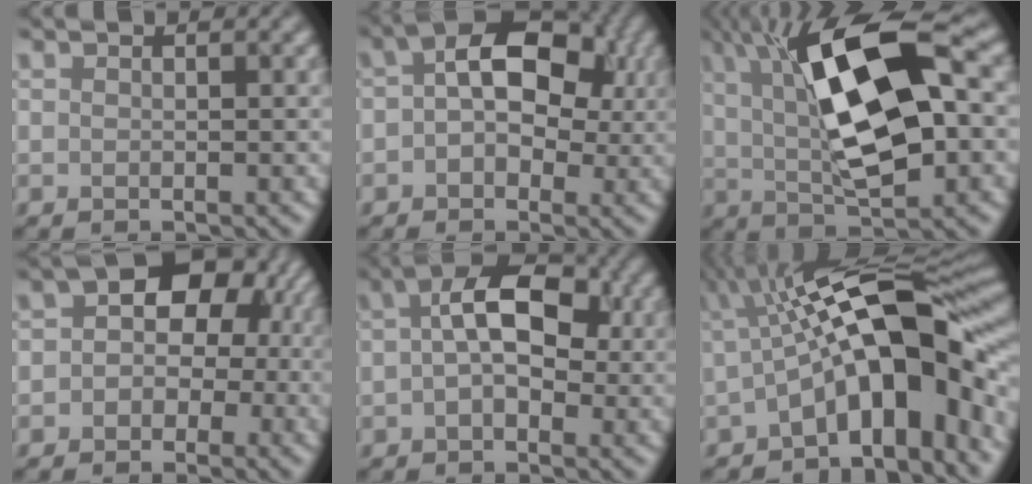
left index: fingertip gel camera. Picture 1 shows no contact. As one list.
[{"total": 9.2, "force": [1.6, 5.7, 7.1], "torque": [-0.093, 0.024, 0.009]}, {"total": 14.1, "force": [3.0, 5.1, 12.8], "torque": [-0.213, 0.010, 0.040]}, {"total": 6.6, "force": [0.5, 5.1, 4.3], "torque": [-0.018, 0.014, -0.019]}, {"total": 7.0, "force": [0.7, 4.0, 5.7], "torque": [-0.078, 0.021, -0.005]}, {"total": 12.2, "force": [-1.3, 4.2, 11.4], "torque": [-0.150, 0.022, -0.036]}]